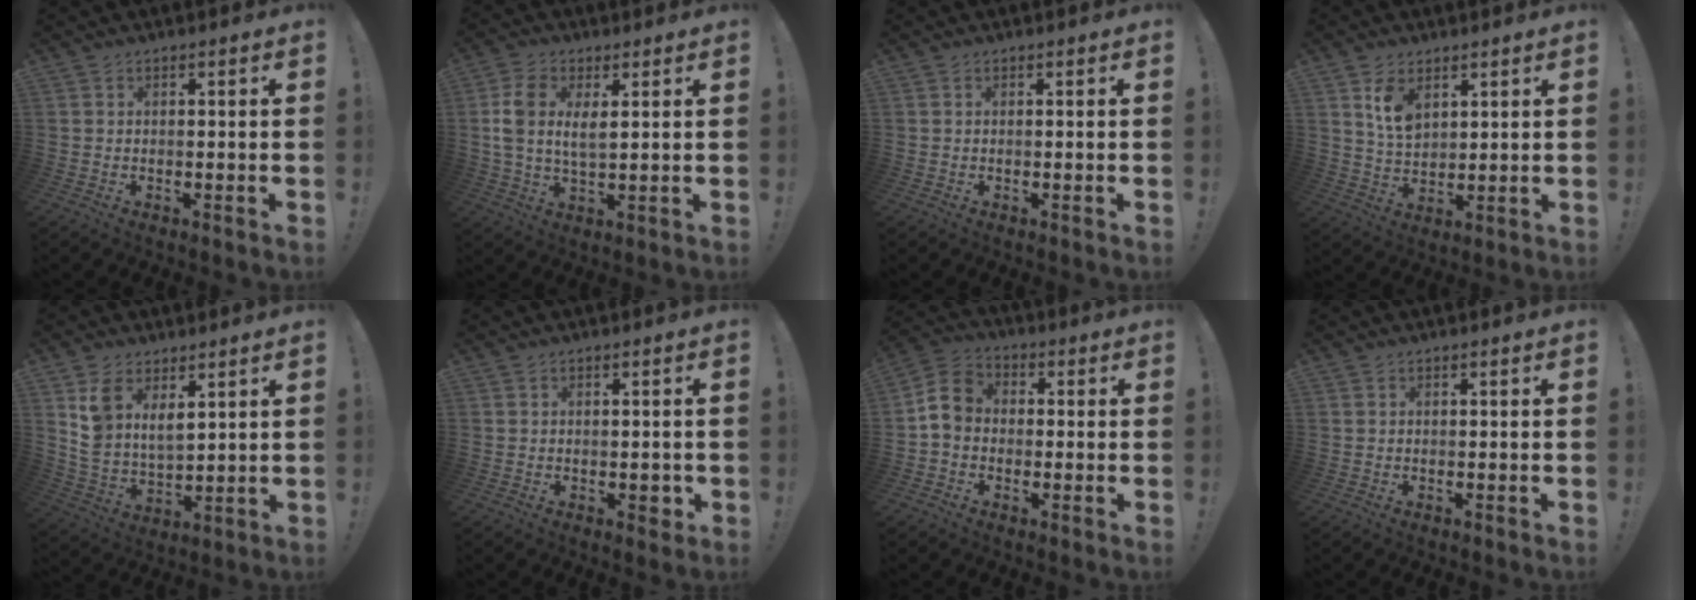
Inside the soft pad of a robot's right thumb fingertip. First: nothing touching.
{"total": 8.8, "force": [2.7, 5.0, 6.7], "torque": [-0.124, -0.006, 0.052]}
{"total": 0.0}
{"total": 8.1, "force": [4.4, 5.1, 4.5], "torque": [-0.075, -0.018, 0.083]}
{"total": 9.9, "force": [6.0, 5.8, 5.5], "torque": [-0.112, -0.038, 0.115]}
{"total": 2.1, "force": [-0.3, 1.4, 1.6], "torque": [-0.015, 0.001, -0.007]}
{"total": 8.3, "force": [0.0, 6.8, 4.9], "torque": [-0.088, 0.023, 0.009]}
{"total": 0.0}